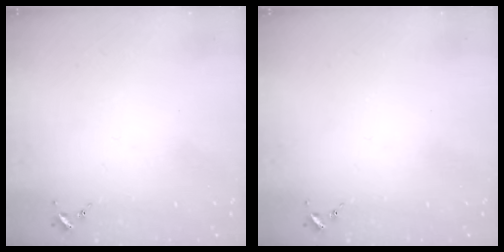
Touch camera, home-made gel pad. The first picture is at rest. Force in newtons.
{"total": 0.0}